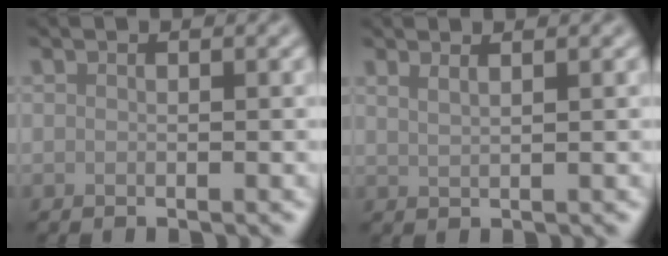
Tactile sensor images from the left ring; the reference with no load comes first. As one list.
[{"total": 1.7, "force": [1.2, 0.6, 0.9], "torque": [-0.009, 0.002, 0.013]}]